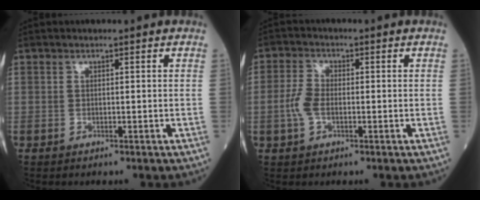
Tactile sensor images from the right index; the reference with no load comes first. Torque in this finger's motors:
{"motor_torque": [0.05, -0.05, 0.05, 0.08]}